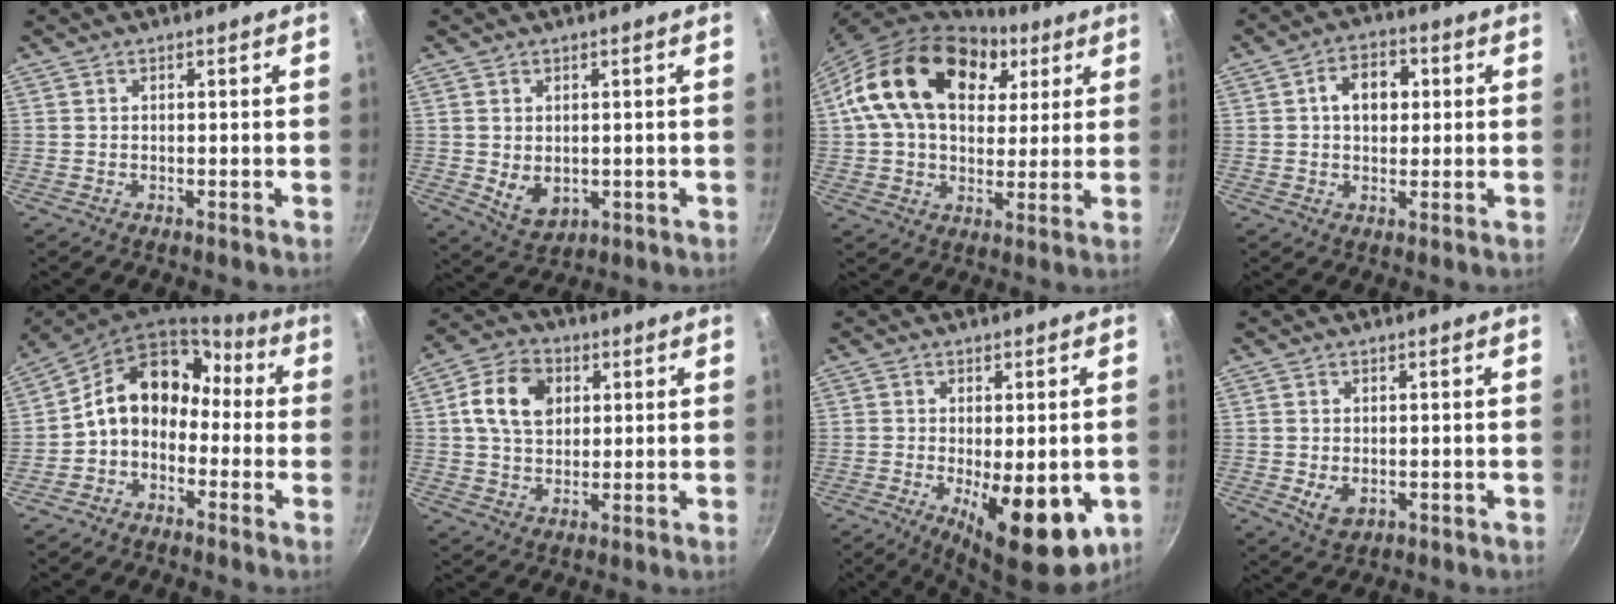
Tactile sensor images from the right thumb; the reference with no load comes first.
{"total": 6.0, "force": [0.0, 4.4, 4.1], "torque": [-0.062, -0.012, 0.014]}
{"total": 22.2, "force": [8.1, 14.8, 14.4], "torque": [-0.233, 0.001, 0.128]}
{"total": 7.3, "force": [1.3, 5.3, 5.0], "torque": [-0.047, 0.009, 0.013]}
{"total": 12.5, "force": [-1.1, 9.8, 7.6], "torque": [-0.090, 0.061, -0.040]}
{"total": 10.8, "force": [2.7, 7.9, 6.8], "torque": [-0.107, 0.007, 0.038]}
{"total": 15.2, "force": [-4.0, 6.1, 13.4], "torque": [-0.163, -0.006, -0.043]}
{"total": 4.1, "force": [-0.5, 2.9, 2.9], "torque": [-0.050, -0.010, -0.001]}